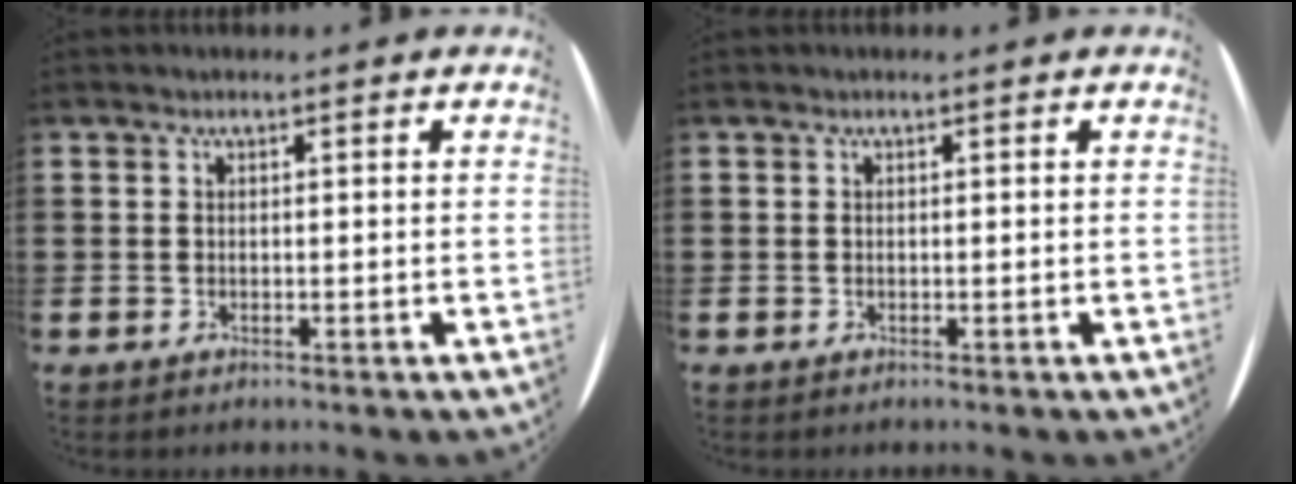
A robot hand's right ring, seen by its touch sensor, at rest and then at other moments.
{"total": 0.0}